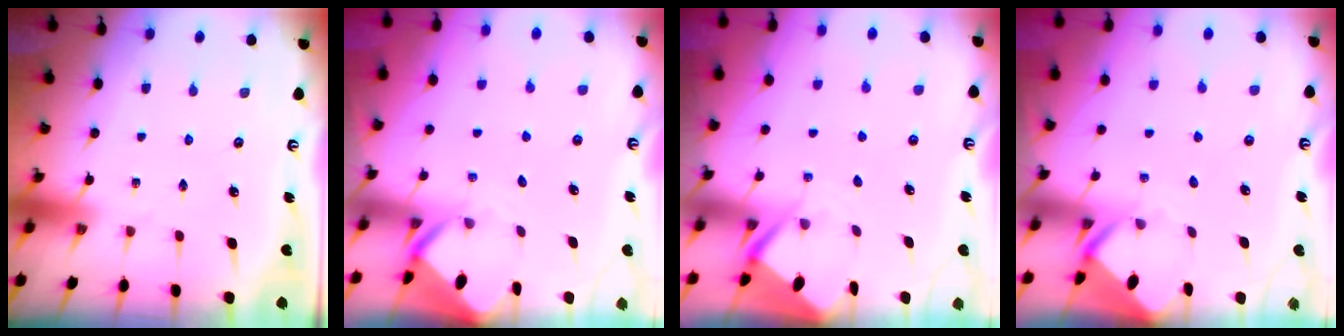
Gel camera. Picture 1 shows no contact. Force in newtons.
{"total": 3.2, "press": 3.2, "slide": 0.2}
{"total": 3.6, "press": 3.6, "slide": 0.4}
{"total": 3.9, "press": 3.9, "slide": 0.3}